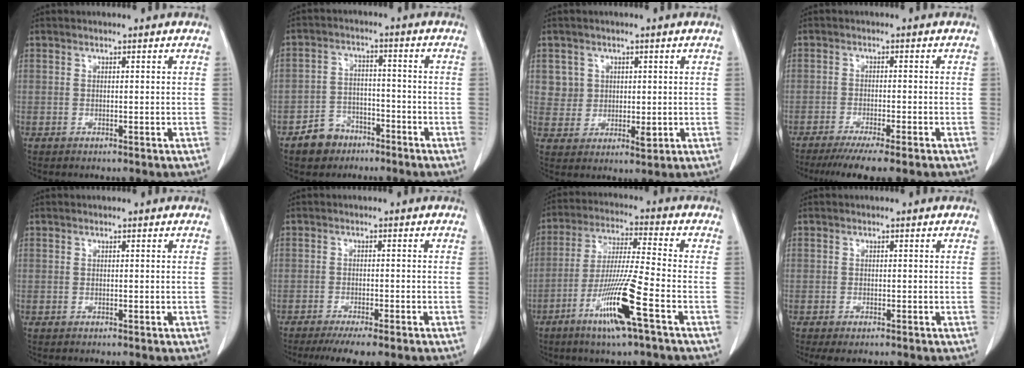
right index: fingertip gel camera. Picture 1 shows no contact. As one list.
[{"total": 6.0, "force": [-3.9, 4.3, 1.1], "torque": [-0.014, 0.017, -0.063]}, {"total": 4.6, "force": [1.5, 4.2, 1.0], "torque": [-0.006, -0.005, 0.030]}, {"total": 8.8, "force": [-6.8, 0.4, 5.7], "torque": [-0.070, -0.018, -0.102]}, {"total": 0.0}, {"total": 7.4, "force": [-5.6, 0.9, 4.9], "torque": [-0.059, -0.014, -0.082]}, {"total": 12.6, "force": [-5.8, -0.6, 11.1], "torque": [-0.219, -0.020, -0.113]}, {"total": 2.0, "force": [-1.3, 0.8, 1.4], "torque": [-0.019, -0.004, -0.016]}]